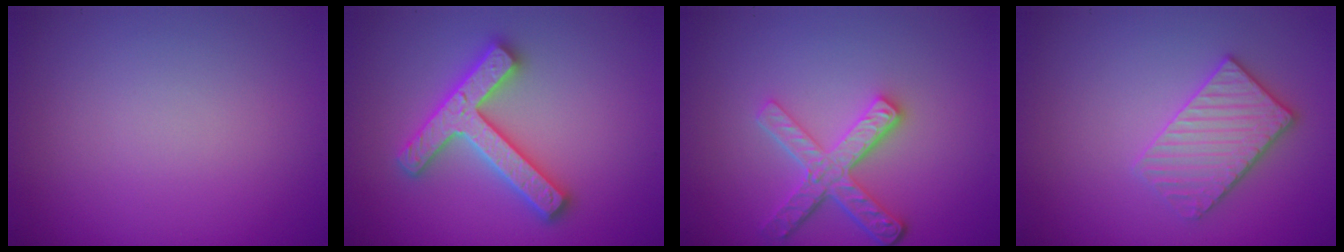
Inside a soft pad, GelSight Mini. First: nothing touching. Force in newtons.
{"total": 4.0, "press": 3.9, "slide": 0.9}
{"total": 4.6, "press": 3.4, "slide": 3.1}
{"total": 3.3, "press": 3.1, "slide": 1.0}